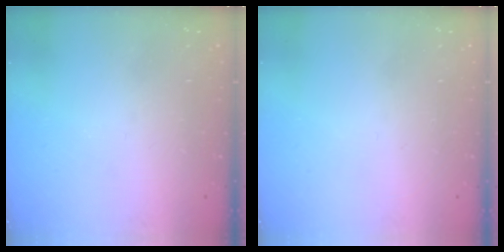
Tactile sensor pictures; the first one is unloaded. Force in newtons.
{"total": 1.6, "press": 1.6, "slide": 0.1}